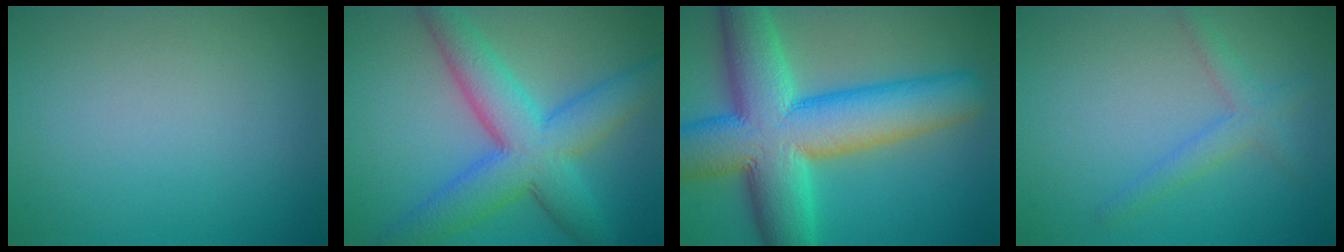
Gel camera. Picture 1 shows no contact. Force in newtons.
{"total": 8.3, "press": 8.3, "slide": 0.2}
{"total": 14.0, "press": 14.0, "slide": 0.4}
{"total": 2.2, "press": 2.2, "slide": 0.1}